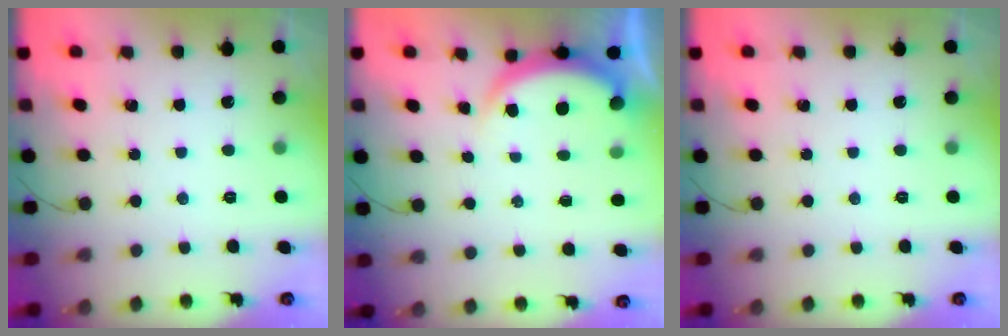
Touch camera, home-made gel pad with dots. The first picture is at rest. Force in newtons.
{"total": 4.6, "press": 4.5, "slide": 0.7}
{"total": 0.0}